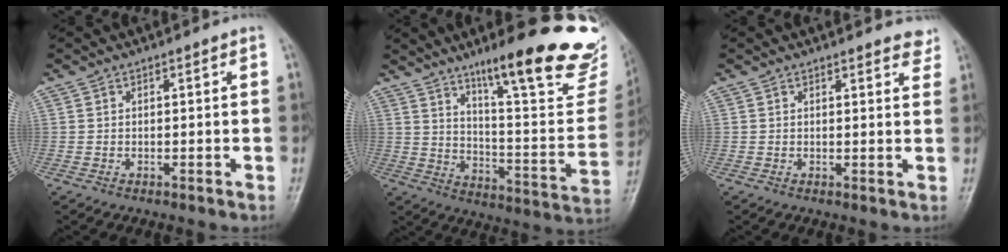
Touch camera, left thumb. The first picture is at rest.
{"total": 26.2, "force": [18.2, 4.8, 18.3], "torque": [-0.219, -0.091, 0.259]}
{"total": 3.7, "force": [3.3, 1.2, 1.1], "torque": [0.009, -0.016, 0.024]}